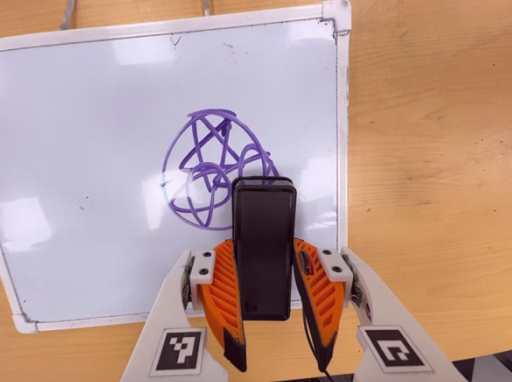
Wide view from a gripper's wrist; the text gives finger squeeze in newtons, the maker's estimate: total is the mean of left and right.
{"total": 4.6, "left": 3.1, "right": 6.1}